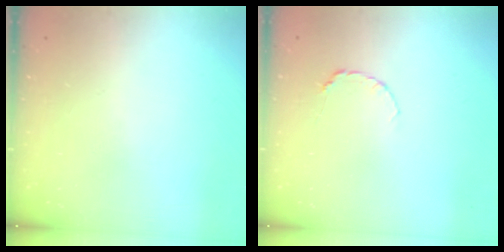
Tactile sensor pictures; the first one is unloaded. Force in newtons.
{"total": 4.0, "press": 3.9, "slide": 0.5}